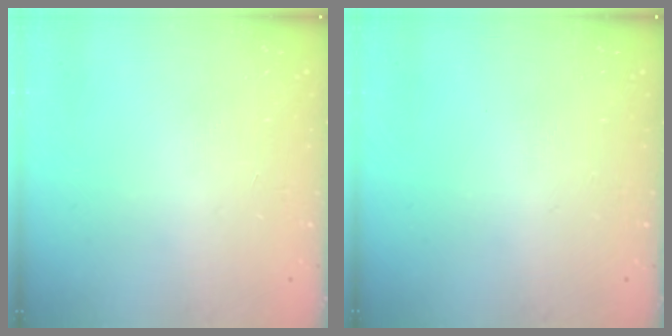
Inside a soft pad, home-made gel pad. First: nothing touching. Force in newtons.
{"total": 0.0}